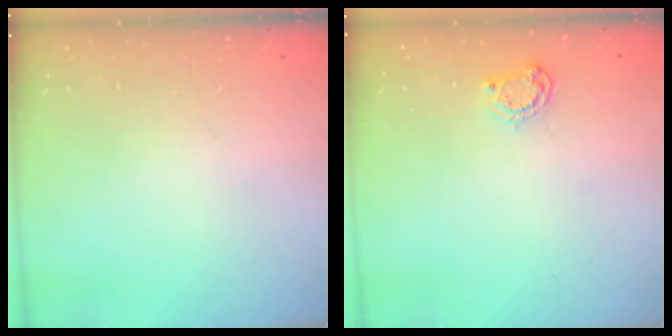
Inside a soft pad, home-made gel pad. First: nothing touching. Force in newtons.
{"total": 5.3, "press": 5.2, "slide": 0.7}